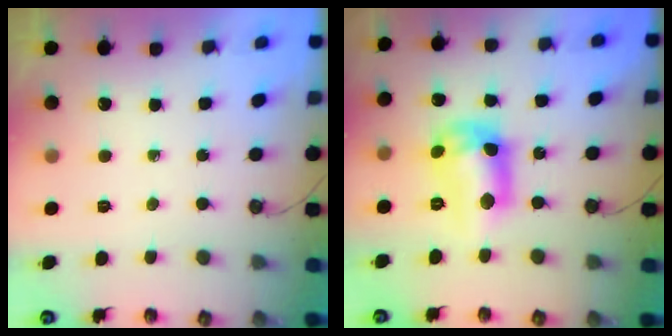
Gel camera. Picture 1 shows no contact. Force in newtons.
{"total": 12.3, "press": 12.3, "slide": 1.3}